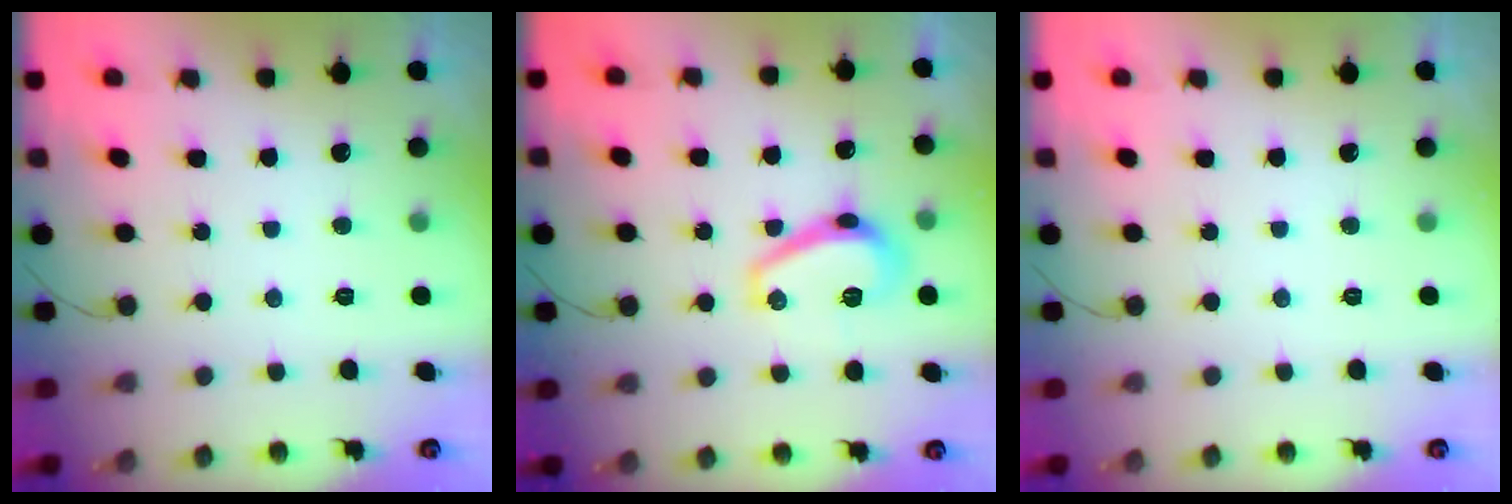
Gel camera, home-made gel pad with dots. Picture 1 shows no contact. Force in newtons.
{"total": 9.5, "press": 9.5, "slide": 0.8}
{"total": 0.0}